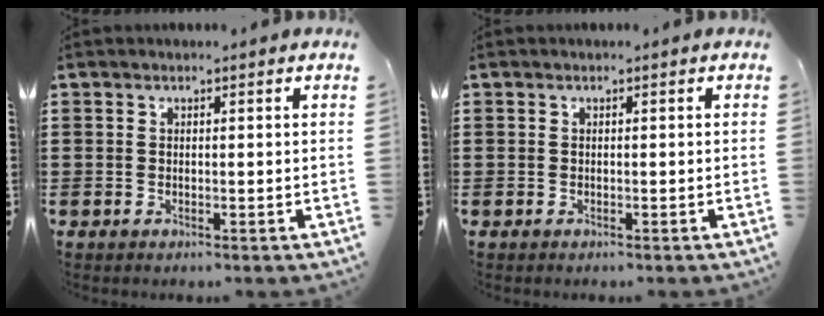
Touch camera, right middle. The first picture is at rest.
{"total": 0.0}